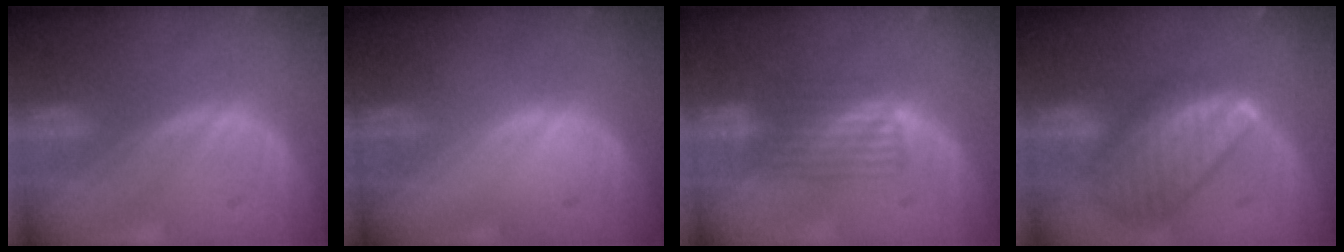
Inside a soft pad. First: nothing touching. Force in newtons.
{"total": 0.0}
{"total": 4.0, "press": 3.8, "slide": 1.1}
{"total": 9.8, "press": 8.5, "slide": 4.8}